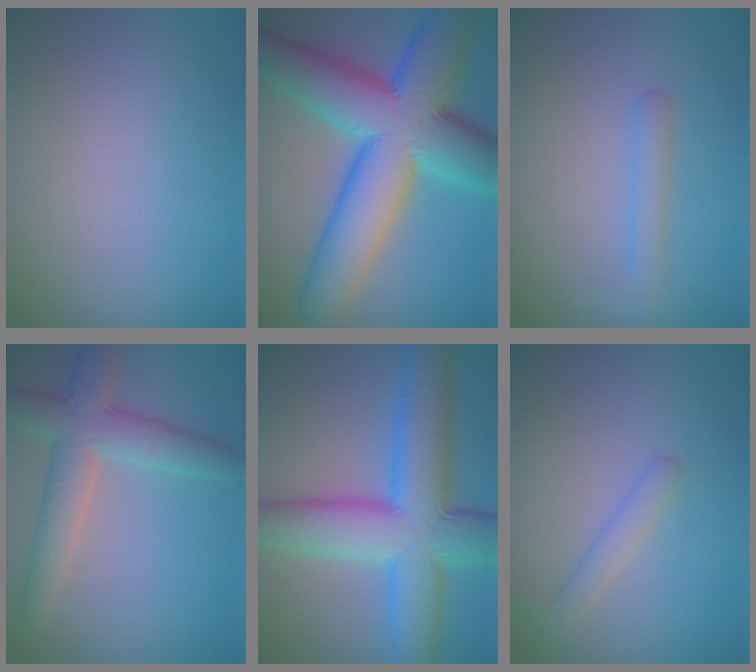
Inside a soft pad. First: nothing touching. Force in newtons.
{"total": 15.1, "press": 15.1, "slide": 0.7}
{"total": 1.9, "press": 1.9, "slide": 0.2}
{"total": 5.6, "press": 5.6, "slide": 0.4}
{"total": 11.8, "press": 11.8, "slide": 0.1}
{"total": 1.9, "press": 1.9, "slide": 0.0}